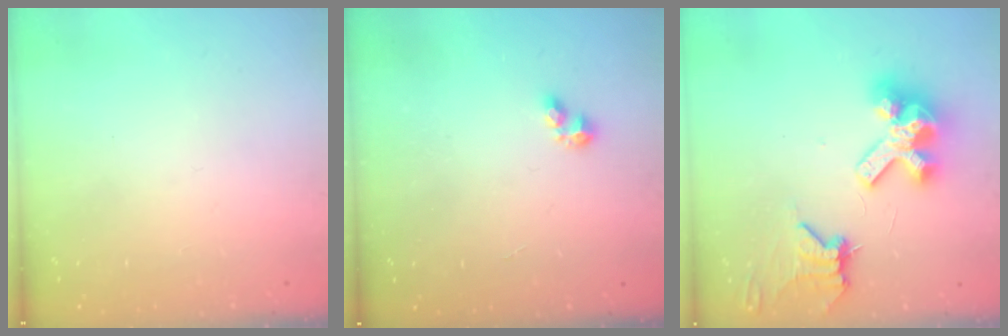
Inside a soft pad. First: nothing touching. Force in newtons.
{"total": 4.2, "press": 4.1, "slide": 0.5}
{"total": 12.7, "press": 12.6, "slide": 1.8}